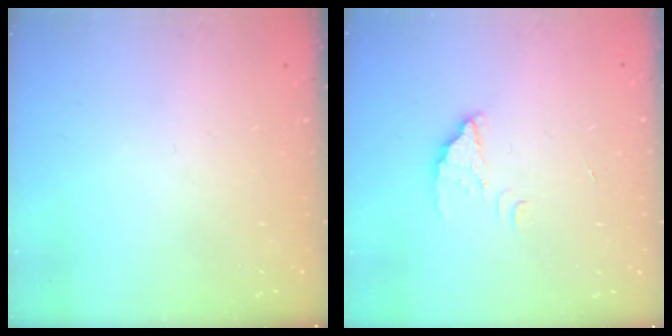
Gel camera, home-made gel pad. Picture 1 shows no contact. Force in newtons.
{"total": 2.7, "press": 2.7, "slide": 0.1}